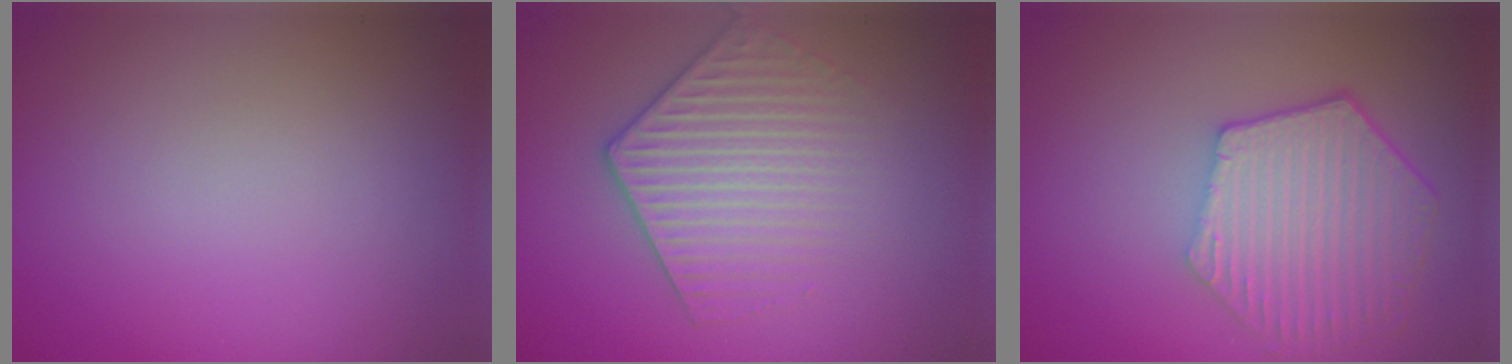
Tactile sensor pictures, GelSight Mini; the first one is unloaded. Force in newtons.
{"total": 3.7, "press": 3.5, "slide": 1.3}
{"total": 6.6, "press": 5.1, "slide": 4.2}